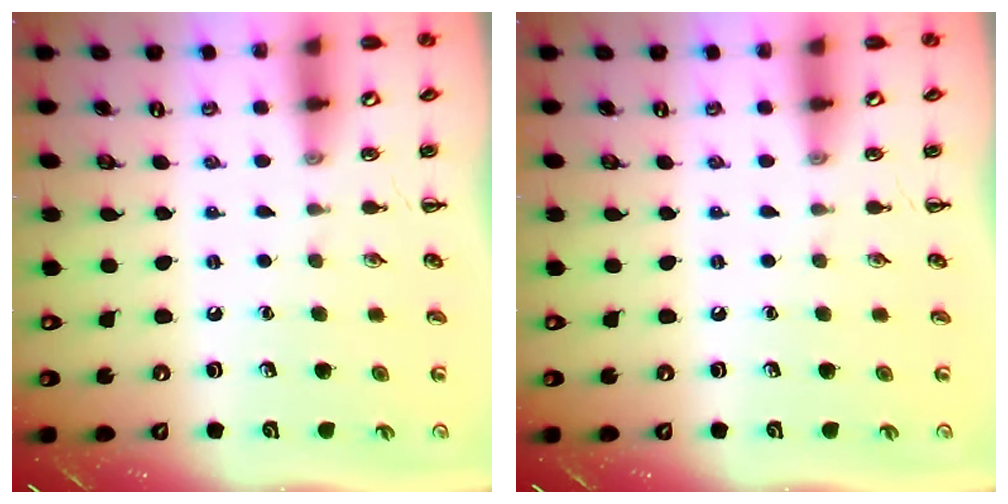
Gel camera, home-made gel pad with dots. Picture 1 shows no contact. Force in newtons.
{"total": 0.0}